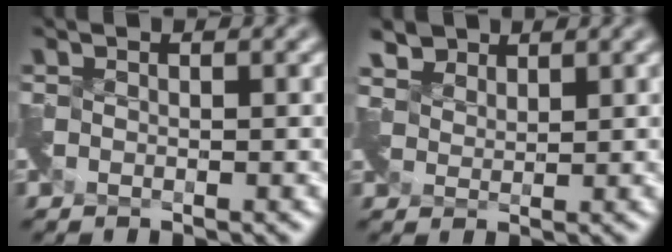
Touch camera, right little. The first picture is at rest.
{"total": 2.9, "force": [2.6, 1.4, 0.0], "torque": [-0.014, -0.005, 0.057]}